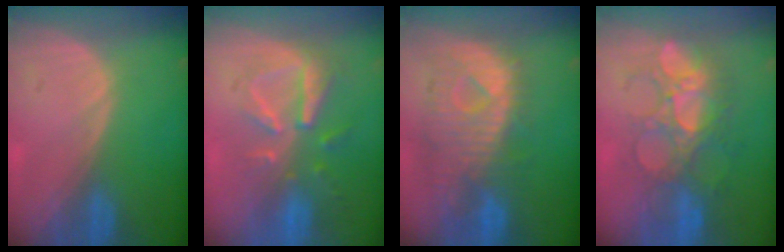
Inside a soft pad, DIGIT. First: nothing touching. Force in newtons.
{"total": 8.1, "press": 7.4, "slide": 3.2}
{"total": 10.7, "press": 9.7, "slide": 4.7}
{"total": 8.8, "press": 8.6, "slide": 1.6}